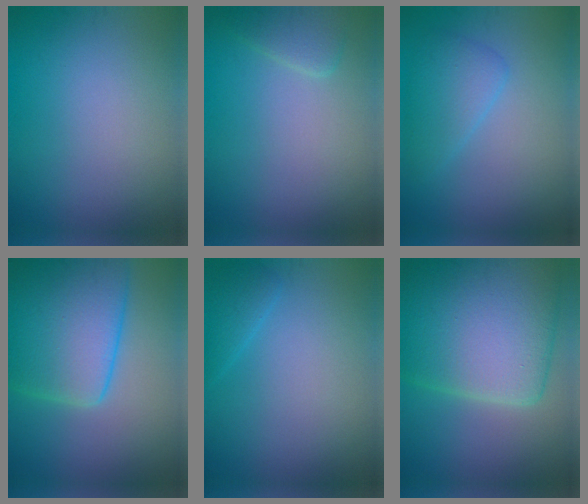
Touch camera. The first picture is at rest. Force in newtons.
{"total": 1.9, "press": 1.9, "slide": 0.2}
{"total": 2.8, "press": 2.8, "slide": 0.2}
{"total": 10.4, "press": 10.4, "slide": 0.4}
{"total": 1.3, "press": 1.3, "slide": 0.1}
{"total": 12.6, "press": 12.6, "slide": 0.9}